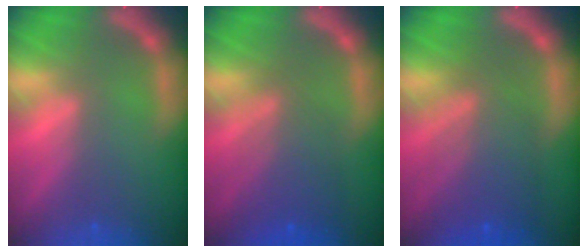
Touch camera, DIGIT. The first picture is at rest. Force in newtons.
{"total": 5.6}
{"total": 7.1}